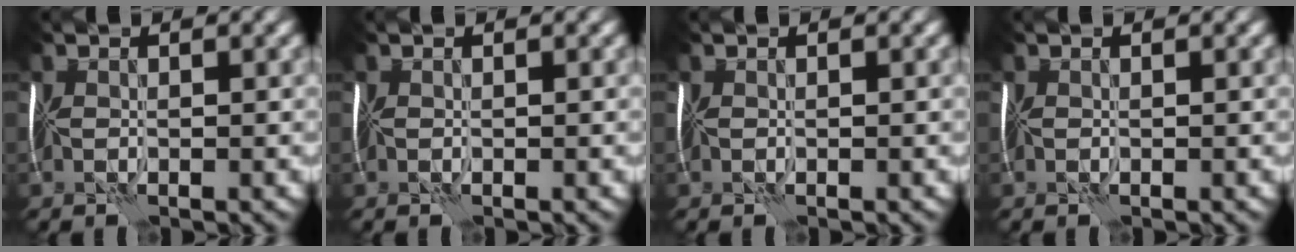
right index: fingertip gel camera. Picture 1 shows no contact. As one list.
[{"total": 0.0}, {"total": 0.0}, {"total": 0.0}]